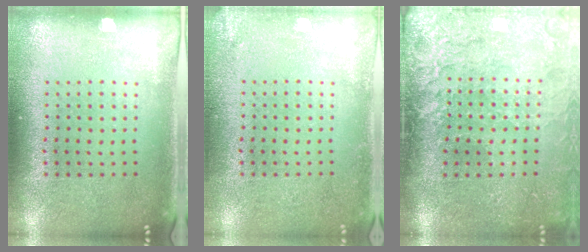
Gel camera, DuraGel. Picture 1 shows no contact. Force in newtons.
{"total": 1.2, "press": 1.2, "slide": 0.0}
{"total": 4.4, "press": 3.6, "slide": 2.5}